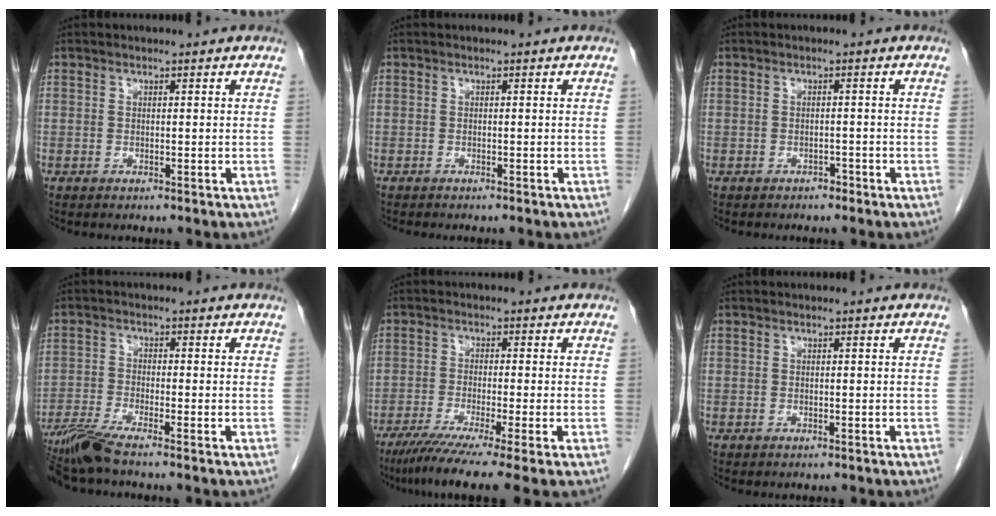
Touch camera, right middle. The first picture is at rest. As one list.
[{"total": 0.9, "force": [-0.8, 0.2, 0.4], "torque": [-0.009, -0.002, -0.009]}, {"total": 1.1, "force": [-0.9, 0.5, 0.3], "torque": [-0.009, 0.001, -0.013]}, {"total": 6.0, "force": [-4.9, -0.5, 3.4], "torque": [-0.069, -0.021, -0.098]}, {"total": 11.0, "force": [-8.0, -1.0, 7.5], "torque": [-0.113, -0.036, -0.125]}, {"total": 0.0}]